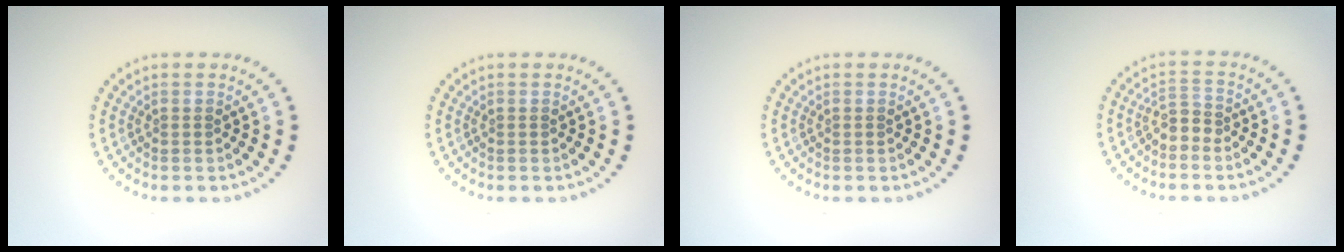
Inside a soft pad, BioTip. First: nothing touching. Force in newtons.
{"total": 0.0}
{"total": 0.0}
{"total": 1.7, "press": 1.5, "slide": 0.9}